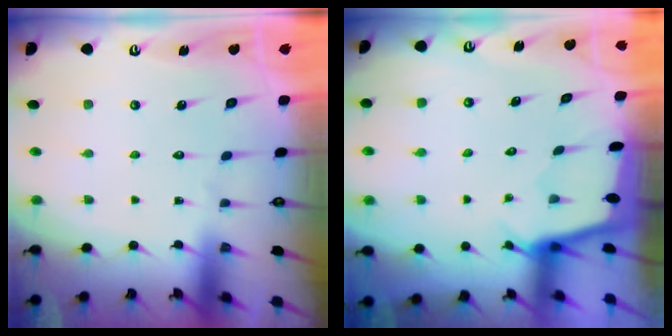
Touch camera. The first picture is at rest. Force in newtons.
{"total": 1.6, "press": 1.6, "slide": 0.2}